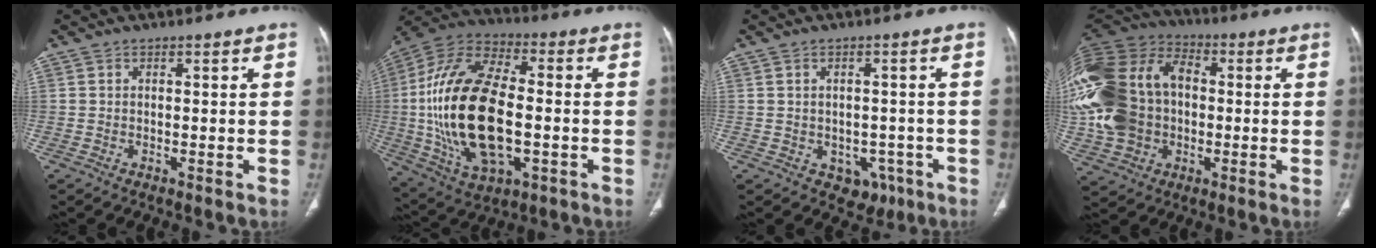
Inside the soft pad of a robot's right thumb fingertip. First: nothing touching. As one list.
[{"total": 25.8, "force": [-2.3, 13.2, 22.1], "torque": [-0.449, 0.010, -0.032]}, {"total": 5.1, "force": [-2.0, 4.0, 2.4], "torque": [-0.009, 0.014, -0.015]}, {"total": 27.1, "force": [-0.3, 20.5, 17.8], "torque": [-0.411, 0.038, 0.003]}]